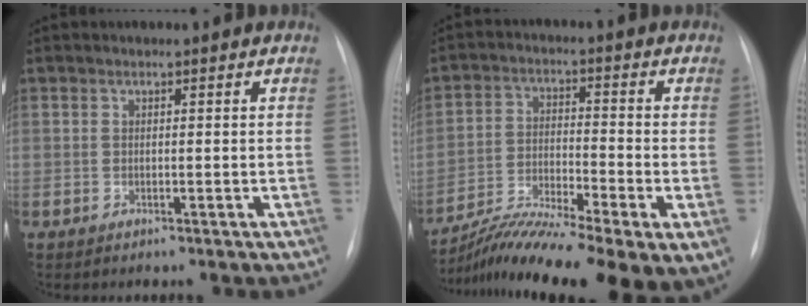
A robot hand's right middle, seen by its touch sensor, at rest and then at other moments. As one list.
[{"total": 15.3, "force": [-10.9, 2.4, 10.5], "torque": [-0.180, -0.007, -0.185]}]